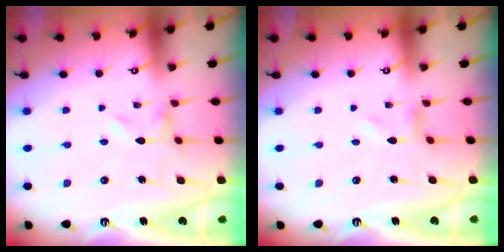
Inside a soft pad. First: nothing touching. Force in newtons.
{"total": 0.0}